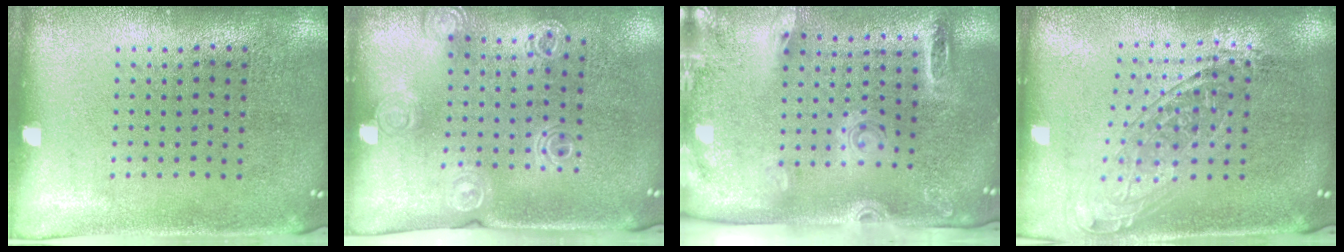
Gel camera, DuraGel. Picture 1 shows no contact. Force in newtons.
{"total": 1.3, "press": 1.3, "slide": 0.3}
{"total": 2.7, "press": 1.9, "slide": 1.9}
{"total": 1.5, "press": 1.3, "slide": 0.9}